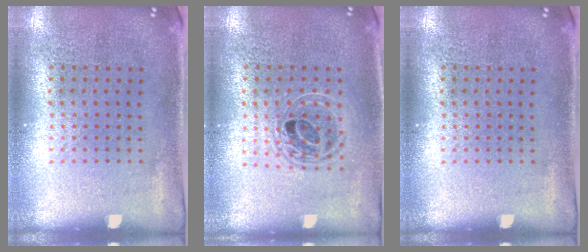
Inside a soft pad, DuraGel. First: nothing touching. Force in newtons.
{"total": 1.7, "press": 1.4, "slide": 0.9}
{"total": 0.0}